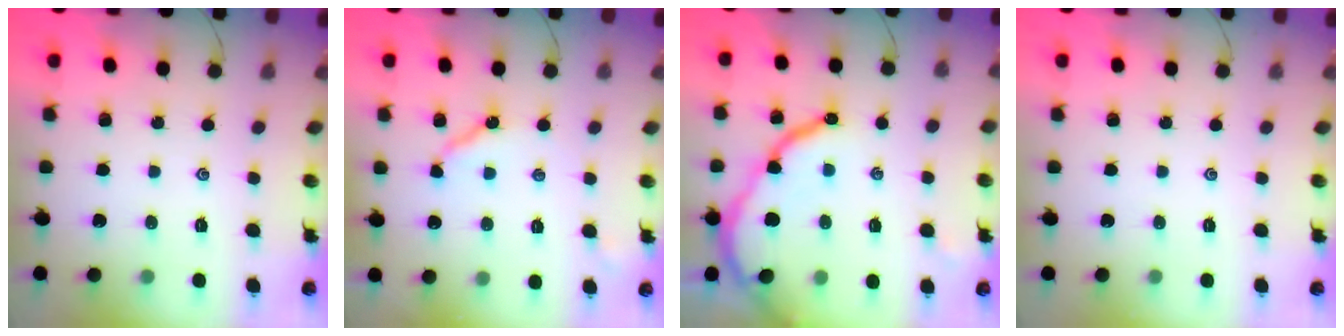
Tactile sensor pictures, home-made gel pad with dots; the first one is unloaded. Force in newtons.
{"total": 6.8, "press": 6.8, "slide": 0.6}
{"total": 11.9, "press": 11.8, "slide": 1.3}
{"total": 0.0}